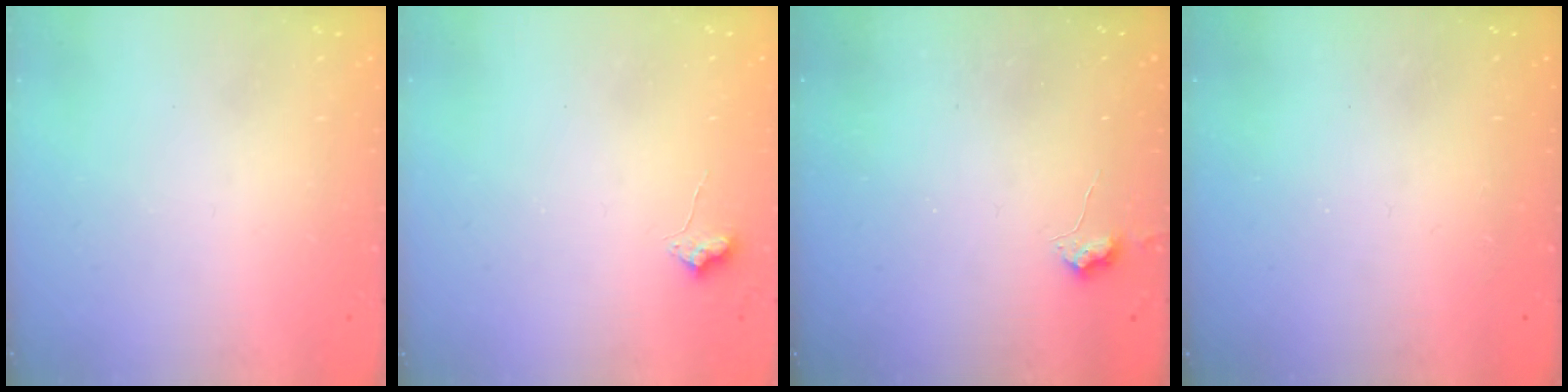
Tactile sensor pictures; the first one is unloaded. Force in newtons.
{"total": 6.5, "press": 6.5, "slide": 0.8}
{"total": 4.3, "press": 4.3, "slide": 0.7}
{"total": 1.3, "press": 1.2, "slide": 0.2}